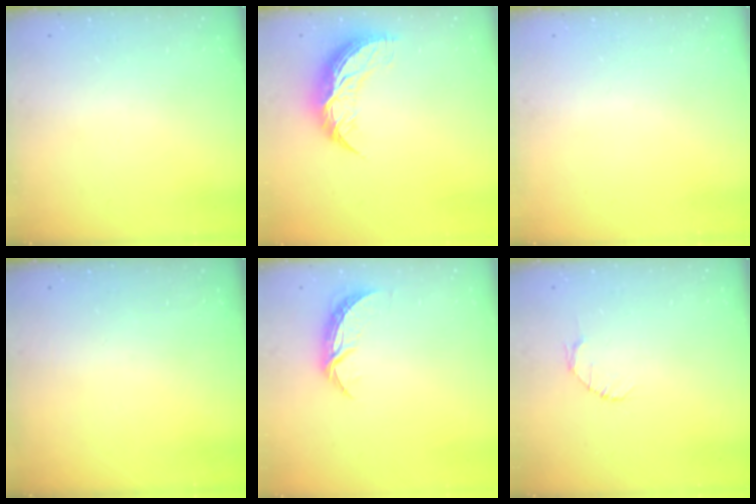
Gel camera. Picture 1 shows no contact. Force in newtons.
{"total": 11.5, "press": 11.5, "slide": 0.9}
{"total": 0.0}
{"total": 0.0}
{"total": 6.7, "press": 6.7, "slide": 0.4}
{"total": 2.6, "press": 2.6, "slide": 0.3}